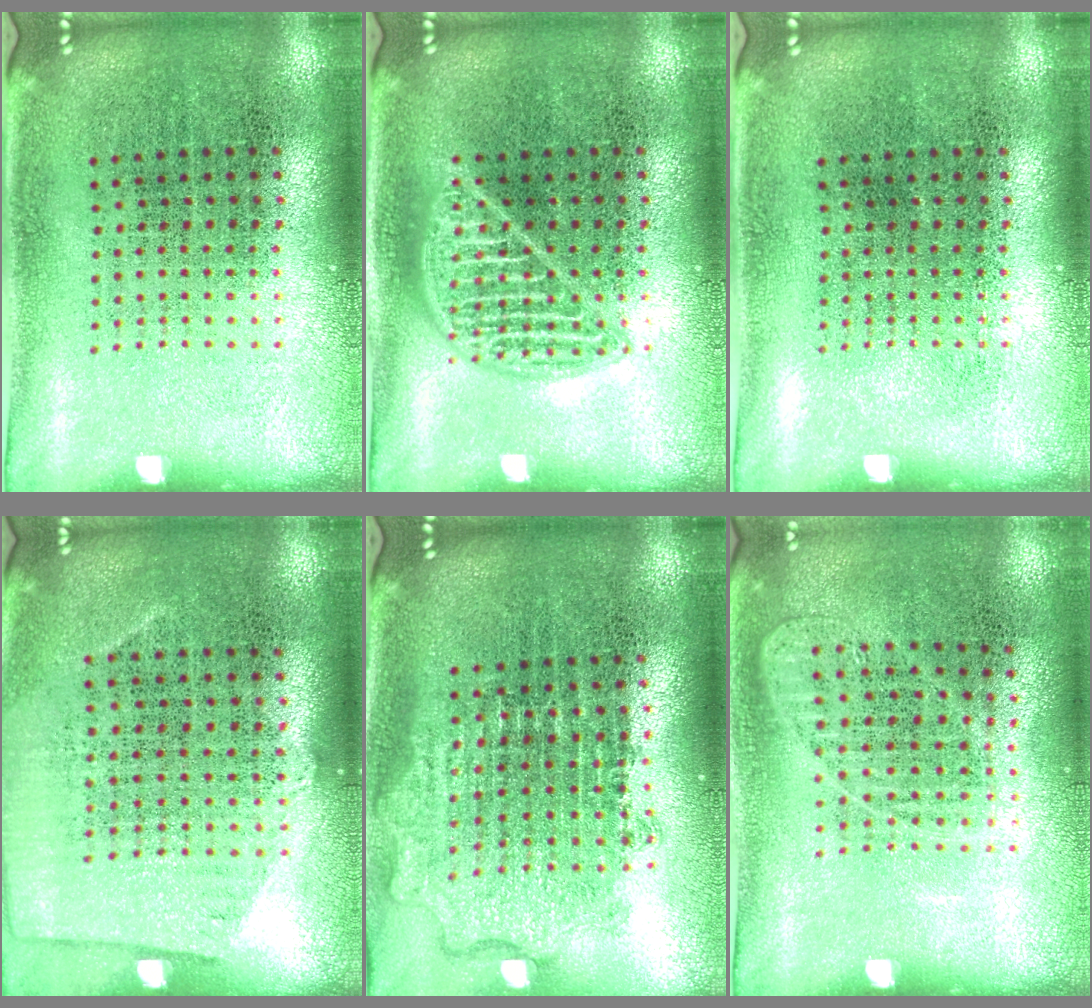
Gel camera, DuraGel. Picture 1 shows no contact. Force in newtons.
{"total": 2.3, "press": 2.3, "slide": 0.3}
{"total": 0.0}
{"total": 0.7, "press": 0.4, "slide": 0.5}
{"total": 1.9, "press": 1.5, "slide": 1.2}
{"total": 1.0, "press": 0.9, "slide": 0.3}